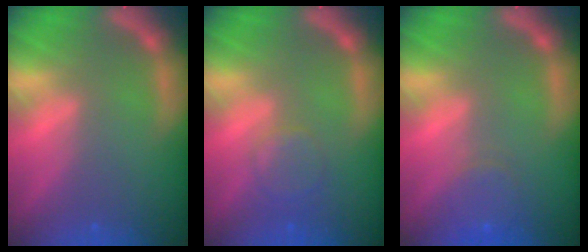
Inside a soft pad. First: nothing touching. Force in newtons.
{"total": 2.9}
{"total": 3.0}